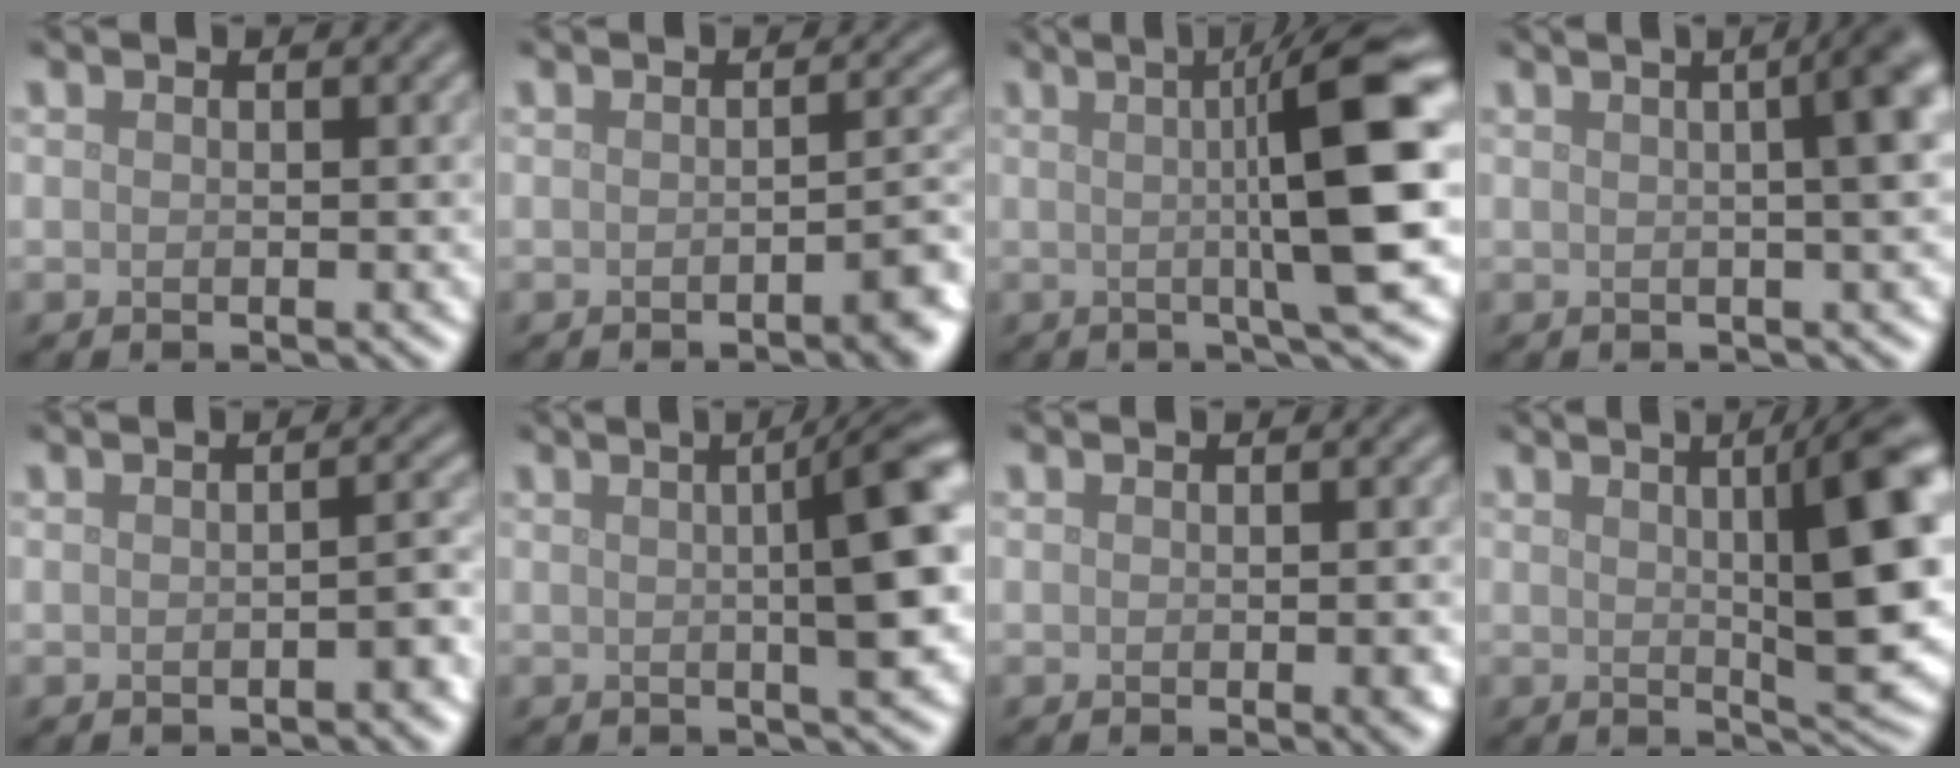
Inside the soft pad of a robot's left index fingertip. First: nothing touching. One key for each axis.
{"total": 2.9, "fx": -1.4, "fy": 0.6, "fz": 2.5, "tx": -0.028, "ty": 0.003, "tz": -0.025}
{"total": 10.2, "fx": 0.9, "fy": 1.7, "fz": 10.0, "tx": -0.117, "ty": 0.011, "tz": 0.010}
{"total": 7.0, "fx": 1.2, "fy": 2.5, "fz": 6.4, "tx": -0.034, "ty": 0.037, "tz": -0.005}
{"total": 1.5, "fx": -0.8, "fy": 0.3, "fz": 1.3, "tx": -0.019, "ty": 0.002, "tz": -0.011}
{"total": 7.8, "fx": 0.8, "fy": 1.7, "fz": 7.6, "tx": -0.075, "ty": 0.014, "tz": 0.011}
{"total": 2.1, "fx": -0.4, "fy": 0.5, "fz": 2.0, "tx": -0.021, "ty": -0.002, "tz": -0.005}
{"total": 10.1, "fx": 1.7, "fy": 2.4, "fz": 9.7, "tx": -0.103, "ty": 0.008, "tz": 0.024}